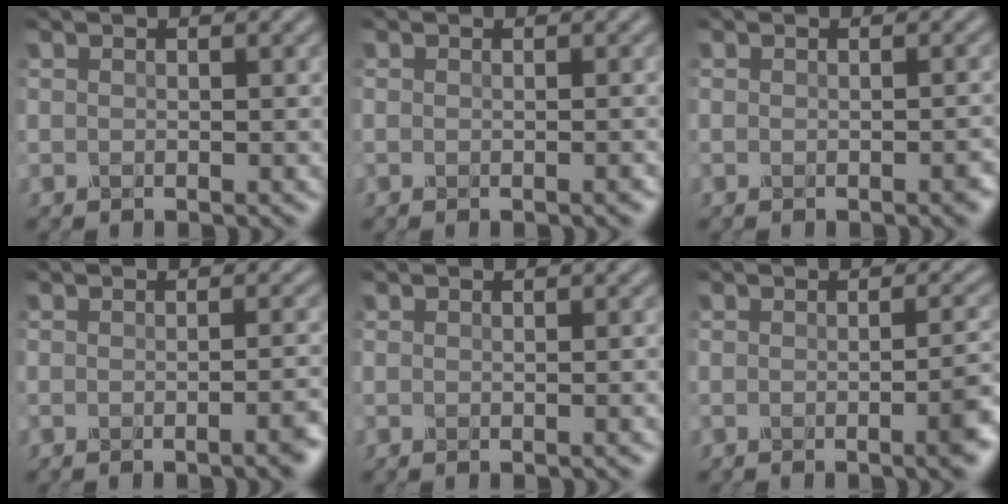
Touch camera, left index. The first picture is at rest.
{"total": 1.2, "force": [-0.4, 0.6, 1.0], "torque": [0.000, 0.003, -0.008]}
{"total": 1.9, "force": [-0.8, 0.7, 1.6], "torque": [-0.010, 0.003, -0.008]}
{"total": 3.4, "force": [-1.5, 1.2, 2.8], "torque": [-0.014, 0.007, -0.023]}
{"total": 1.0, "force": [-0.2, 0.4, 0.8], "torque": [-0.003, -0.002, -0.003]}
{"total": 5.0, "force": [-1.4, 1.9, 4.5], "torque": [-0.035, -0.004, -0.016]}